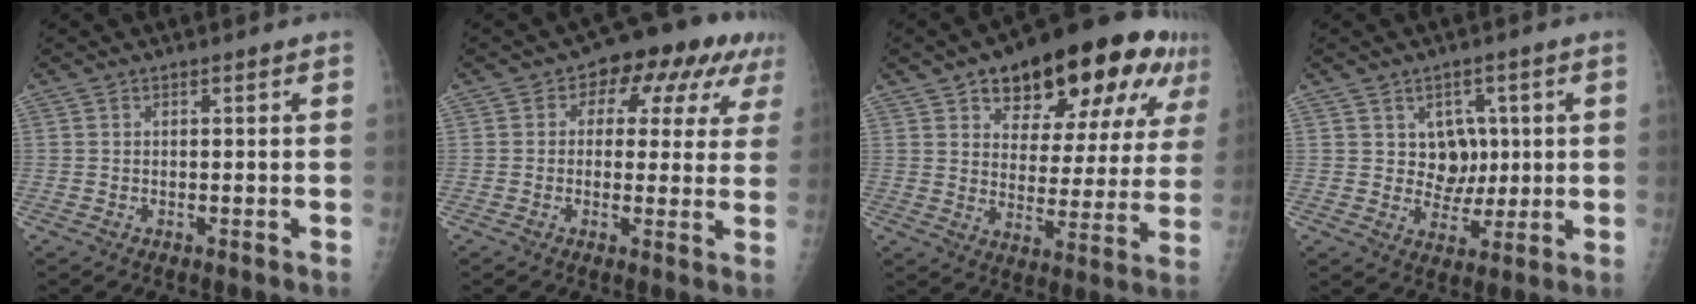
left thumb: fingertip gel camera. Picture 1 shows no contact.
{"total": 12.2, "force": [4.8, 7.7, 8.1], "torque": [-0.045, 0.014, 0.054]}
{"total": 23.0, "force": [12.9, 10.7, 15.8], "torque": [-0.179, -0.013, 0.187]}
{"total": 6.3, "force": [1.6, 5.3, 3.0], "torque": [-0.008, -0.009, 0.031]}